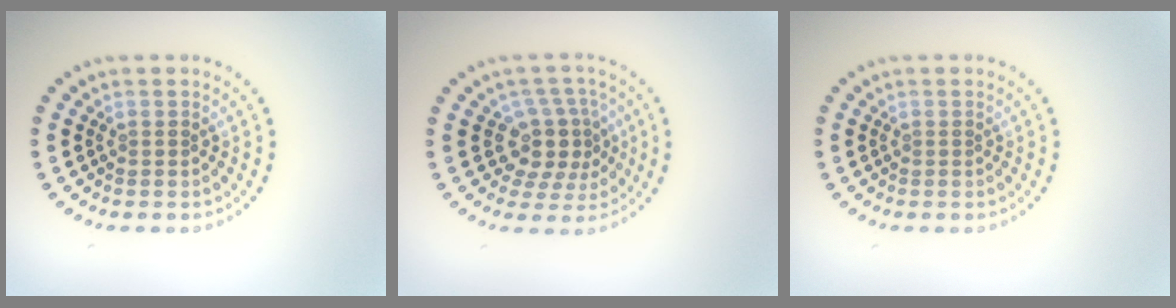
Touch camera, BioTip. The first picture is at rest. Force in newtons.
{"total": 4.0, "press": 3.3, "slide": 2.3}
{"total": 0.0}